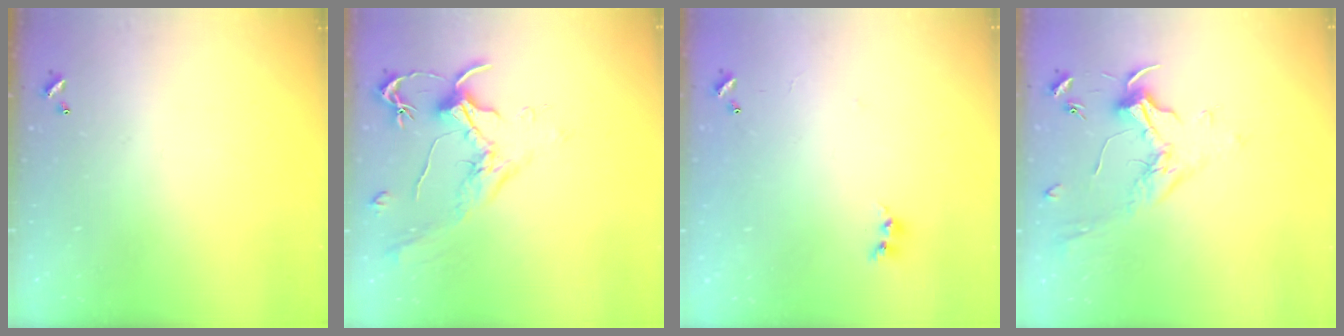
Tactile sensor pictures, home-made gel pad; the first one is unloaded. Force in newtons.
{"total": 1.8, "press": 1.7, "slide": 0.8}
{"total": 6.3, "press": 6.2, "slide": 0.7}
{"total": 2.0, "press": 1.9, "slide": 0.7}